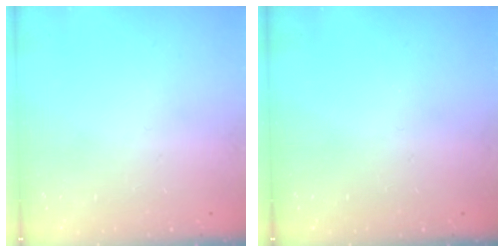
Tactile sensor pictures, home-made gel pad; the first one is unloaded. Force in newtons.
{"total": 0.0}